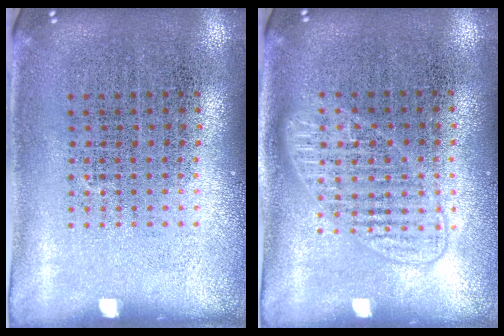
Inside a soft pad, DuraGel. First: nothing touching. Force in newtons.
{"total": 1.4, "press": 1.3, "slide": 0.4}